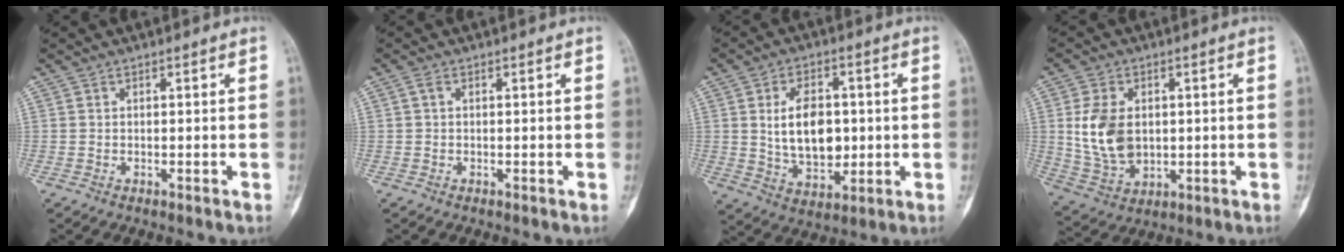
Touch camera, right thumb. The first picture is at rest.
{"total": 0.7, "force": [0.3, 0.3, 0.5], "torque": [-0.014, 0.003, 0.005]}
{"total": 11.8, "force": [0.9, 7.6, 9.0], "torque": [-0.128, -0.008, 0.027]}
{"total": 11.0, "force": [1.0, 7.5, 8.0], "torque": [-0.140, -0.008, 0.034]}